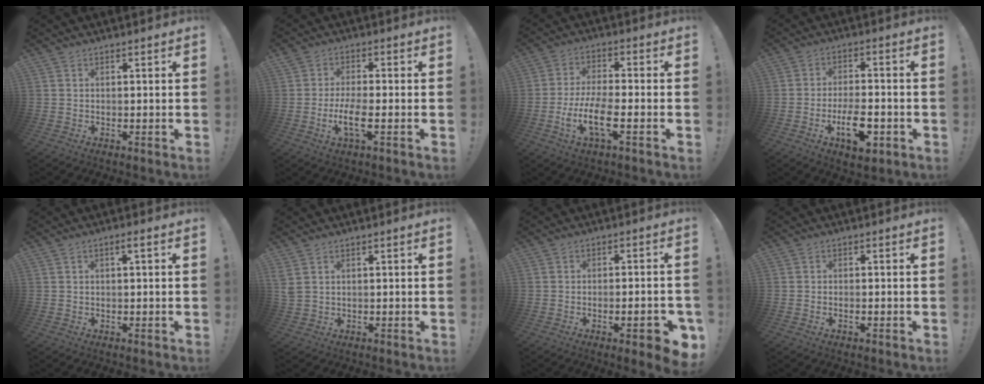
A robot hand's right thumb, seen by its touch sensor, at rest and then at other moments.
{"total": 7.2, "force": [-1.8, 1.8, 6.7], "torque": [-0.142, -0.012, -0.035]}
{"total": 11.2, "force": [-3.7, 3.5, 10.0], "torque": [-0.204, -0.006, -0.068]}
{"total": 11.0, "force": [-4.2, 4.9, 8.9], "torque": [-0.140, 0.010, -0.071]}
{"total": 1.7, "force": [0.1, 0.3, 1.7], "torque": [-0.029, 0.002, 0.000]}
{"total": 2.7, "force": [1.3, 1.4, 1.9], "torque": [-0.050, -0.002, 0.025]}
{"total": 6.4, "force": [-2.5, 1.3, 5.8], "torque": [-0.074, 0.005, -0.036]}
{"total": 0.7, "force": [-0.5, 0.1, 0.5], "torque": [-0.008, 0.000, -0.009]}